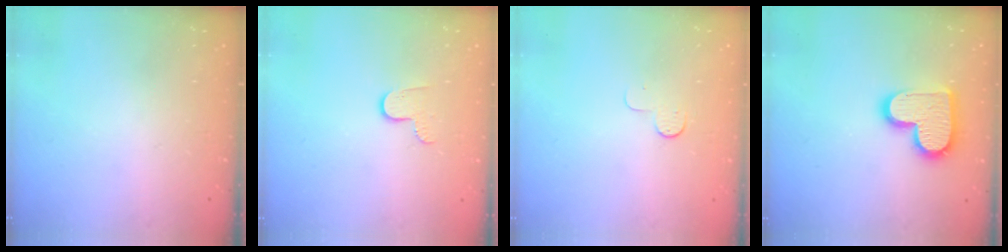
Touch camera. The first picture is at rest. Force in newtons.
{"total": 5.2, "press": 5.2, "slide": 0.5}
{"total": 5.0, "press": 5.0, "slide": 0.4}
{"total": 14.2, "press": 14.2, "slide": 0.9}